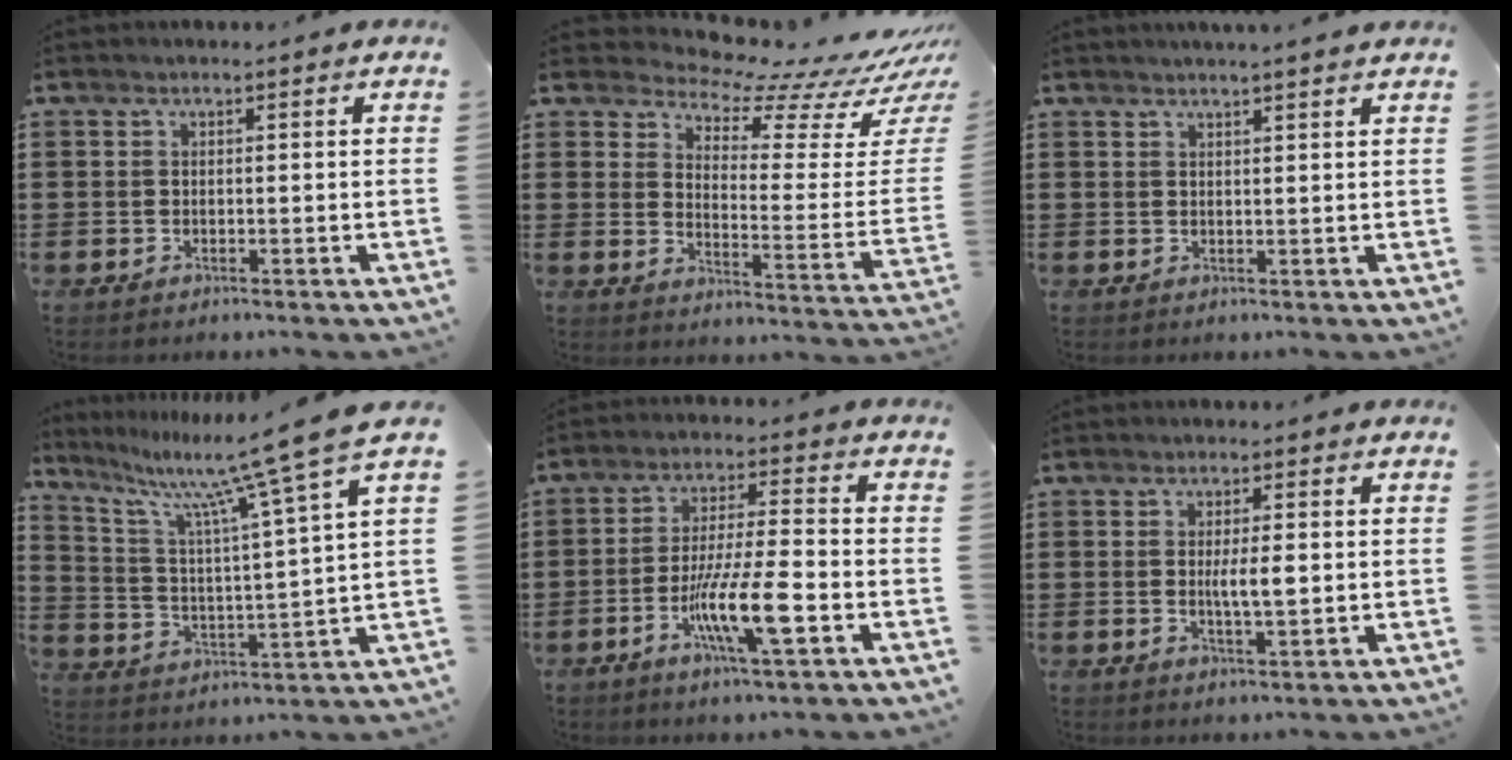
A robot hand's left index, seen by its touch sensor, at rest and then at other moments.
{"total": 7.3, "force": [6.7, 0.8, 2.9], "torque": [-0.066, -0.065, 0.108]}
{"total": 1.7, "force": [1.6, -0.3, 0.5], "torque": [-0.011, 0.000, 0.032]}
{"total": 11.0, "force": [8.8, -1.1, 6.5], "torque": [-0.152, -0.055, 0.136]}
{"total": 10.6, "force": [-4.0, 1.7, 9.6], "torque": [-0.194, -0.010, -0.078]}
{"total": 3.6, "force": [0.3, 0.7, 3.5], "torque": [-0.065, -0.003, 0.003]}